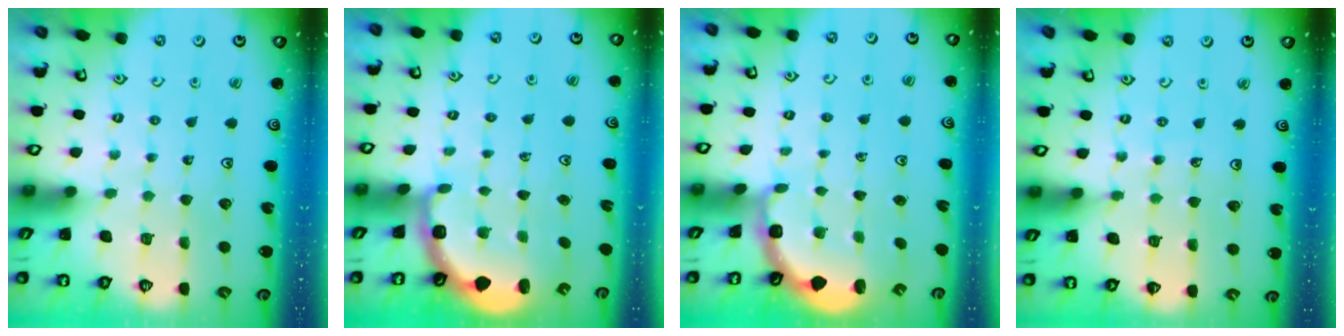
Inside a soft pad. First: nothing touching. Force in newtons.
{"total": 2.8, "press": 2.0, "slide": 2.0}
{"total": 2.4, "press": 1.7, "slide": 1.6}
{"total": 5.4, "press": 5.0, "slide": 2.0}